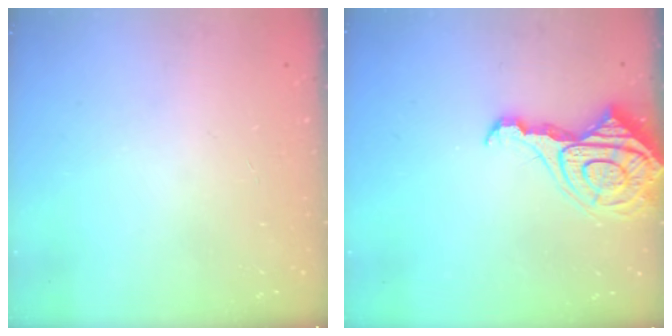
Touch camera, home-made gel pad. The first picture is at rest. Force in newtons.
{"total": 15.0, "press": 14.9, "slide": 1.7}